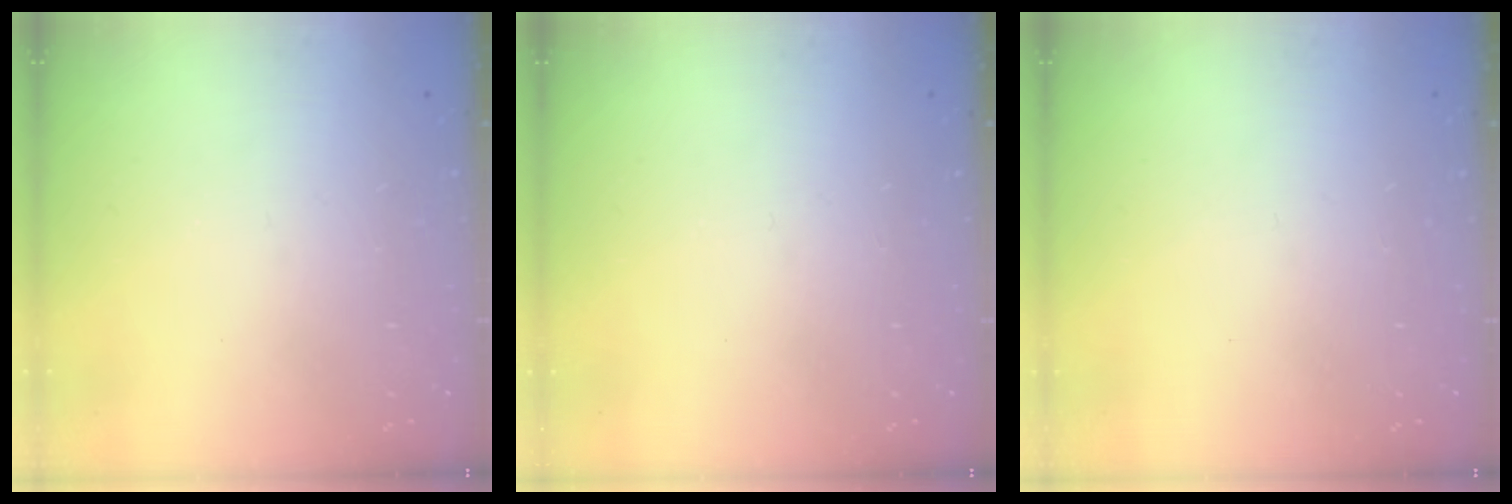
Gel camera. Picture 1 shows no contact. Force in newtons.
{"total": 0.0}
{"total": 0.0}